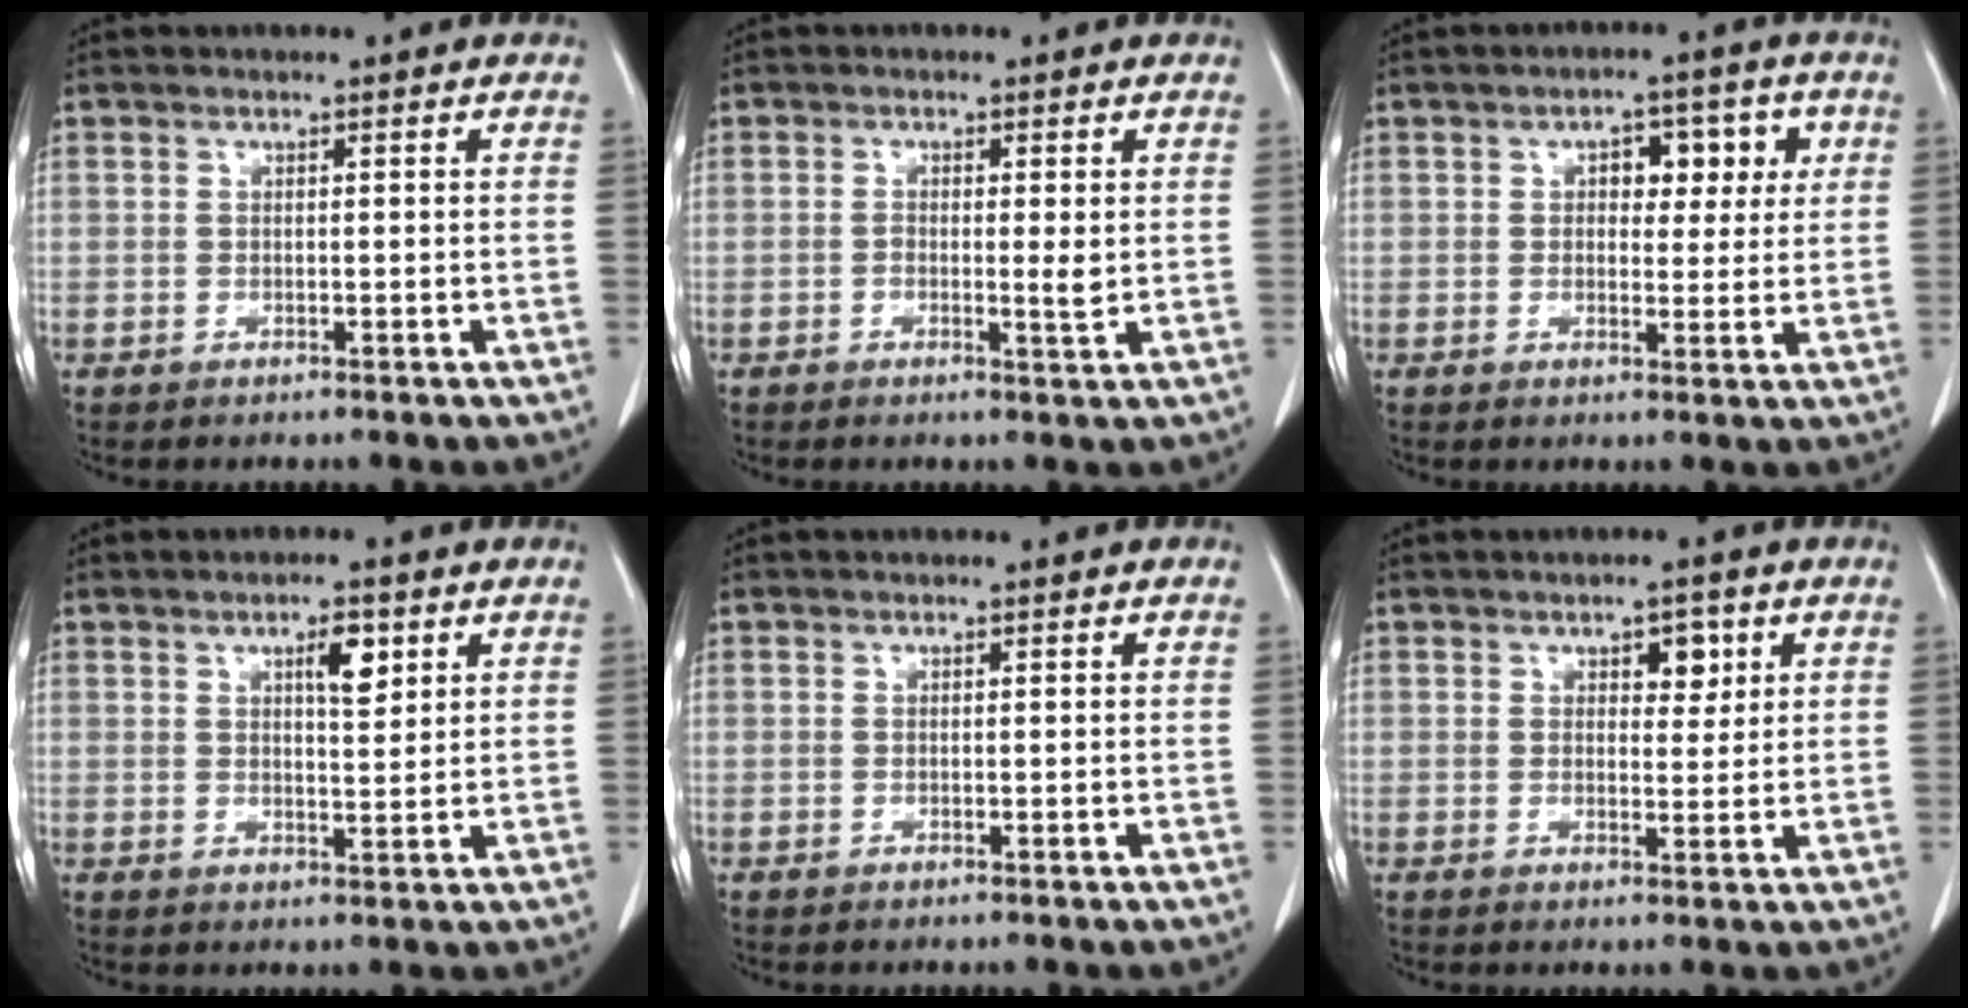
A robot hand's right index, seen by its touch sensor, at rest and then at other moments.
{"total": 2.4, "force": [-0.1, 0.5, 2.3], "torque": [-0.037, -0.003, -0.002]}
{"total": 5.8, "force": [1.8, 3.3, 4.5], "torque": [-0.051, 0.016, 0.024]}
{"total": 4.2, "force": [2.0, 1.1, 3.5], "torque": [-0.058, -0.001, 0.034]}
{"total": 0.0}
{"total": 3.3, "force": [1.5, 1.7, 2.3], "torque": [-0.028, 0.002, 0.022]}